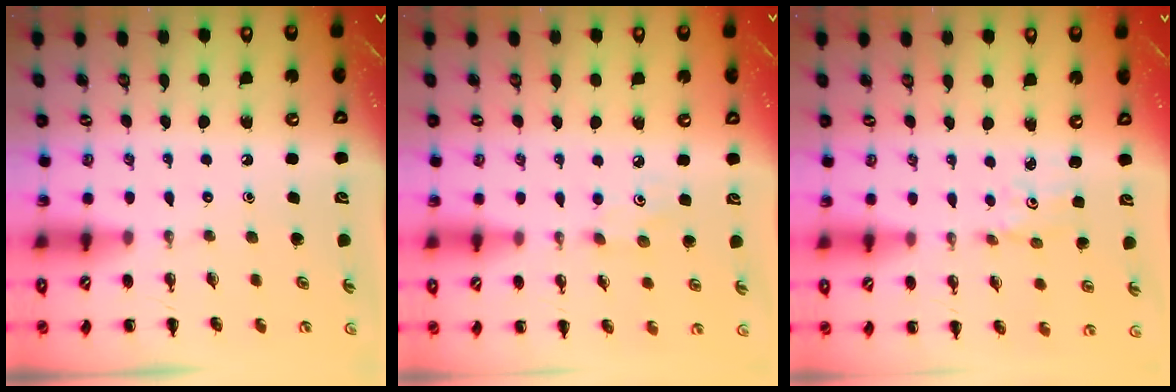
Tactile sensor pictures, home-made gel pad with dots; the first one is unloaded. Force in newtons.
{"total": 2.4, "press": 2.3, "slide": 0.7}
{"total": 1.5, "press": 1.4, "slide": 0.5}